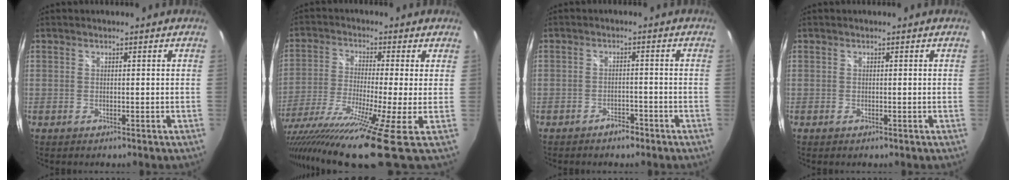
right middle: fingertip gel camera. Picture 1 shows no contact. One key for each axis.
{"total": 20.3, "fx": -13.2, "fy": -0.2, "fz": 15.4, "tx": -0.285, "ty": -0.093, "tz": -0.226}
{"total": 2.7, "fx": -2.2, "fy": 1.3, "fz": 0.9, "tx": -0.020, "ty": 0.005, "tz": -0.029}
{"total": 0.0}